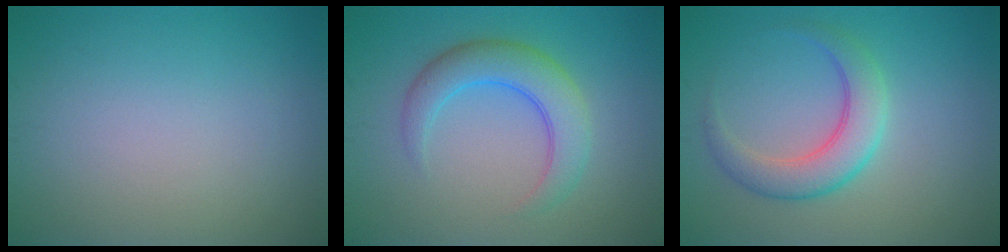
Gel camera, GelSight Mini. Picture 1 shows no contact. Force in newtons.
{"total": 4.7, "press": 4.7, "slide": 0.0}
{"total": 4.2, "press": 4.2, "slide": 0.1}